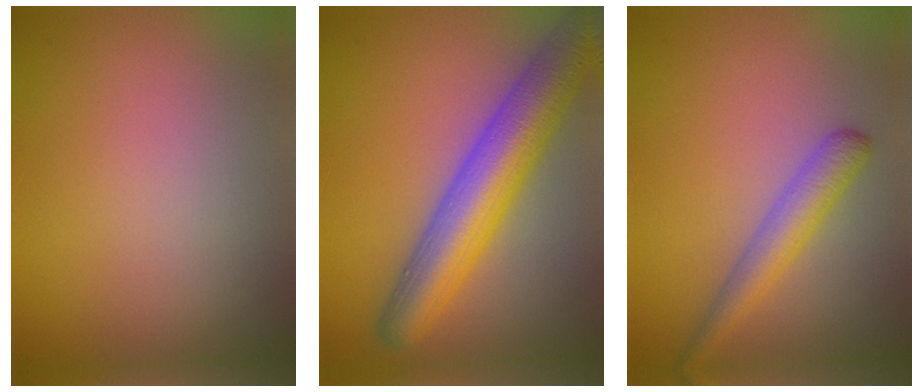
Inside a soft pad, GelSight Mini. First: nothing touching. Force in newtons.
{"total": 8.3, "press": 8.3, "slide": 0.4}
{"total": 3.1, "press": 3.1, "slide": 0.1}